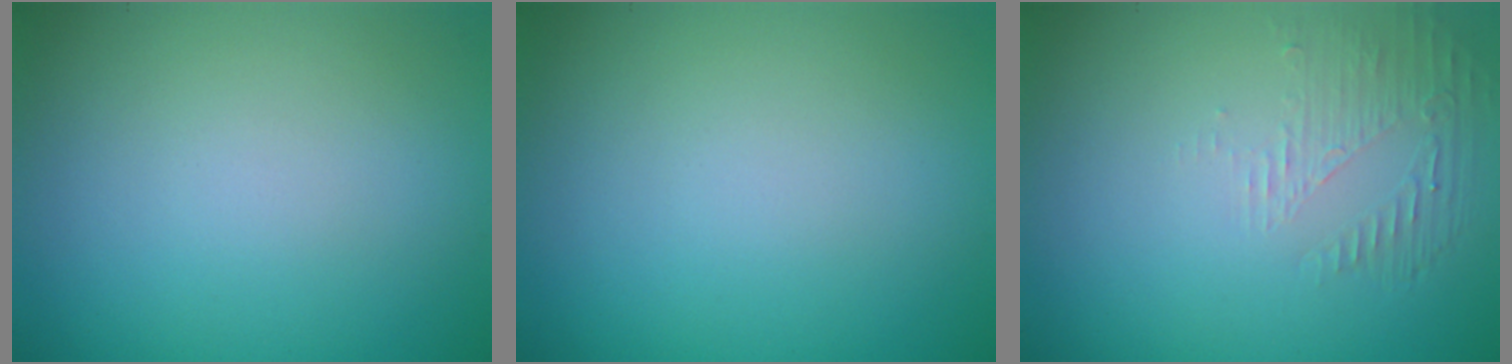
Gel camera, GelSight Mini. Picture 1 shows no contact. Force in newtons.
{"total": 0.0}
{"total": 1.6, "press": 0.4, "slide": 1.6}